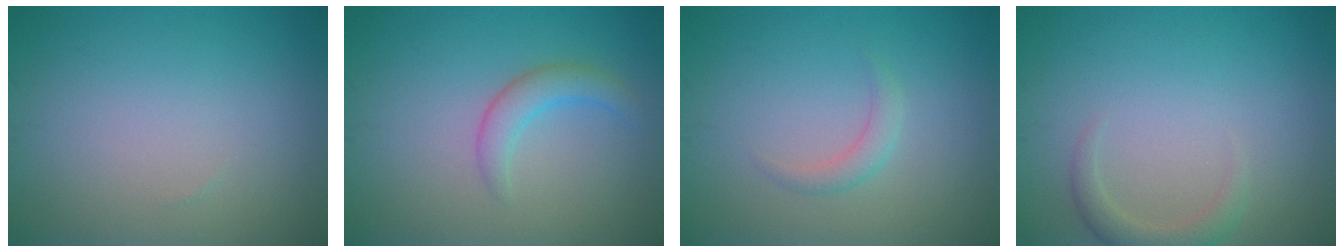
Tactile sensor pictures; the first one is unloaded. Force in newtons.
{"total": 2.4, "press": 2.4, "slide": 0.0}
{"total": 1.4, "press": 1.4, "slide": 0.1}
{"total": 2.0, "press": 2.0, "slide": 0.3}